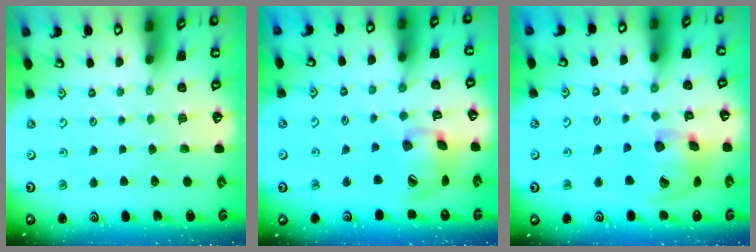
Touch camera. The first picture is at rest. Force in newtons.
{"total": 16.3, "press": 16.1, "slide": 2.5}
{"total": 16.4, "press": 16.3, "slide": 2.4}